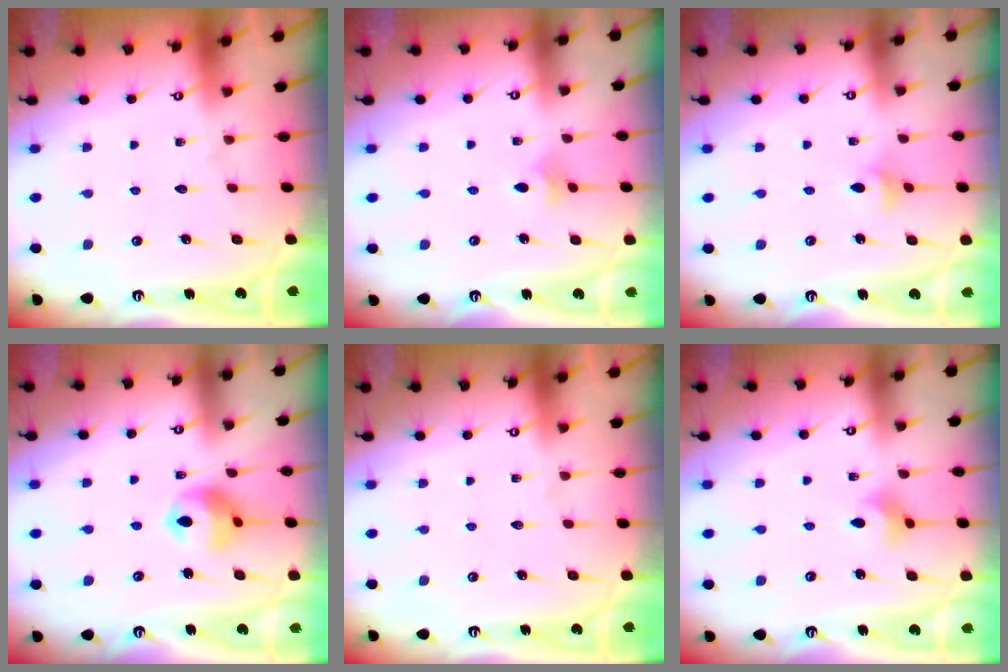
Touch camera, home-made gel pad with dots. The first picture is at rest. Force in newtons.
{"total": 4.5, "press": 4.4, "slide": 0.9}
{"total": 3.4, "press": 3.3, "slide": 0.6}
{"total": 10.5, "press": 10.4, "slide": 1.7}
{"total": 0.0}
{"total": 4.5, "press": 4.3, "slide": 1.2}